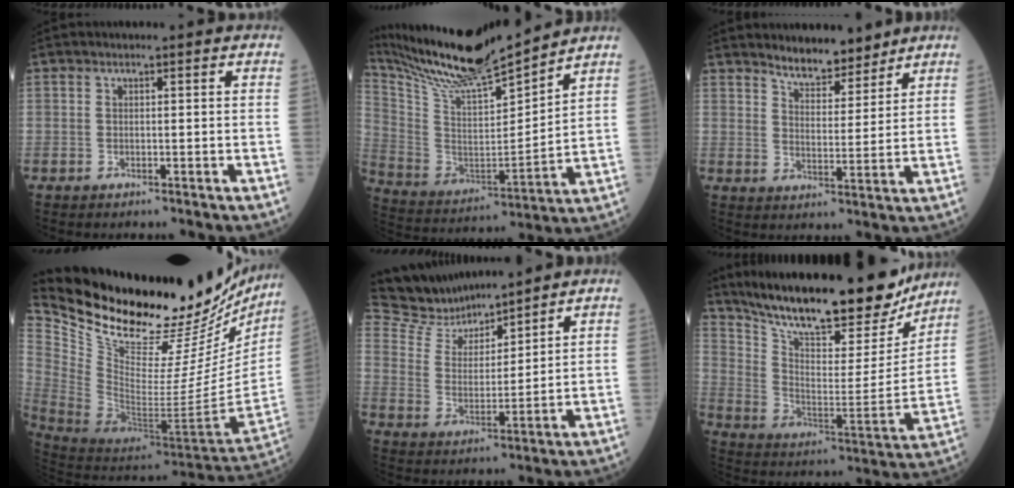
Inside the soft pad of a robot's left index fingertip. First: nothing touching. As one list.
[{"total": 18.3, "force": [16.8, 0.6, 7.4], "torque": [-0.155, -0.014, 0.301]}, {"total": 6.4, "force": [5.7, 1.9, 2.2], "torque": [-0.036, 0.000, 0.100]}, {"total": 32.7, "force": [27.9, 8.9, 14.6], "torque": [-0.257, -0.070, 0.406]}, {"total": 11.5, "force": [11.1, 1.8, 2.3], "torque": [-0.060, 0.009, 0.224]}, {"total": 25.4, "force": [21.3, 6.3, 12.3], "torque": [-0.206, -0.019, 0.316]}]